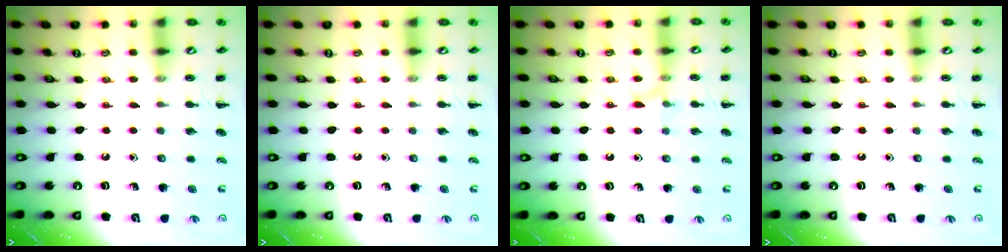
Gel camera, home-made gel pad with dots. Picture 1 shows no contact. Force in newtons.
{"total": 0.0}
{"total": 6.9, "press": 6.8, "slide": 1.1}
{"total": 0.0}